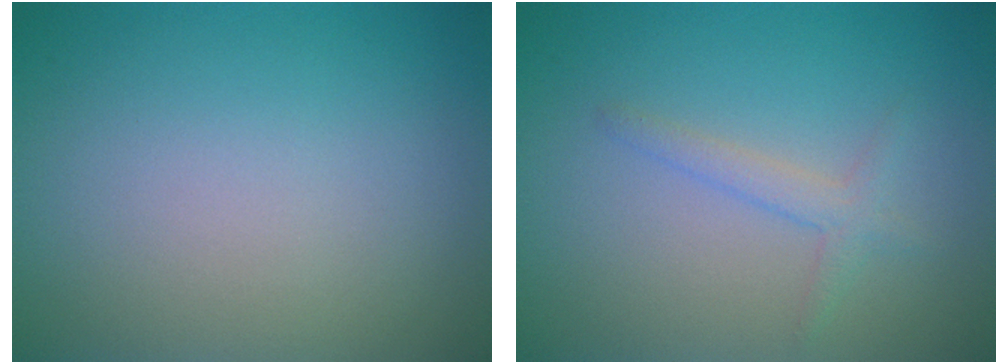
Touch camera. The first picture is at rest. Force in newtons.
{"total": 1.6, "press": 1.6, "slide": 0.1}